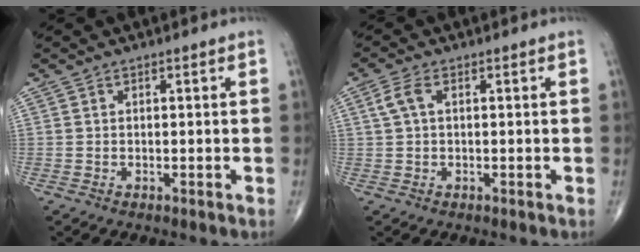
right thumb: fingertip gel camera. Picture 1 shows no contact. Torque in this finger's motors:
{"motor_torque": [-0.11, -0.13, 0.28, 0.02, 0.16]}